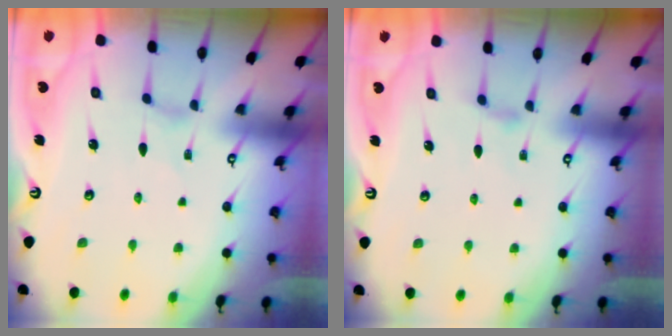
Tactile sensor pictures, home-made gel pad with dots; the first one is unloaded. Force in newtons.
{"total": 3.5, "press": 3.4, "slide": 0.5}